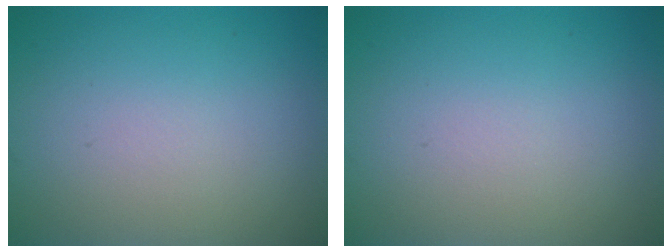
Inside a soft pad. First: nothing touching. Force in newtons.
{"total": 0.0}